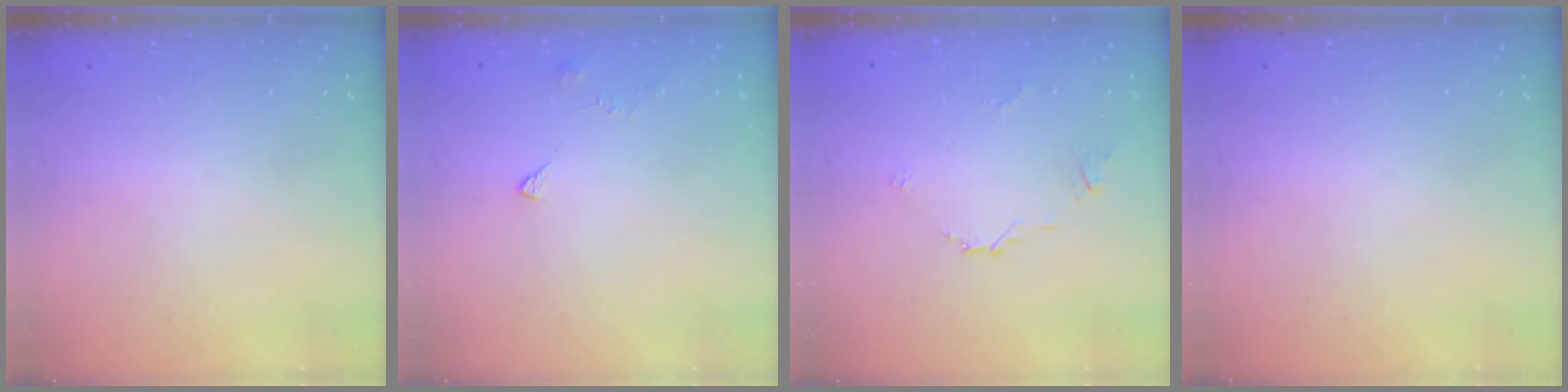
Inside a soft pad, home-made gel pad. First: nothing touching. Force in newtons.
{"total": 2.6, "press": 2.6, "slide": 0.5}
{"total": 3.9, "press": 3.9, "slide": 0.4}
{"total": 0.0}